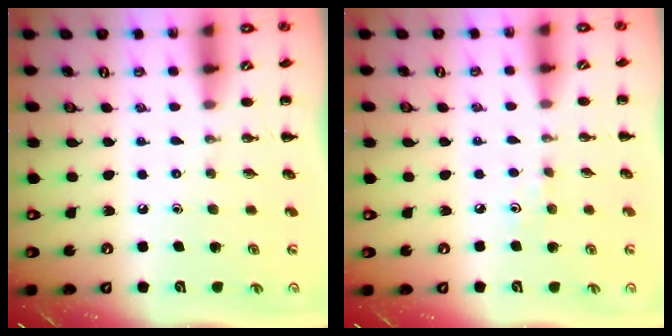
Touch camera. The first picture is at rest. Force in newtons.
{"total": 3.5, "press": 3.4, "slide": 1.1}